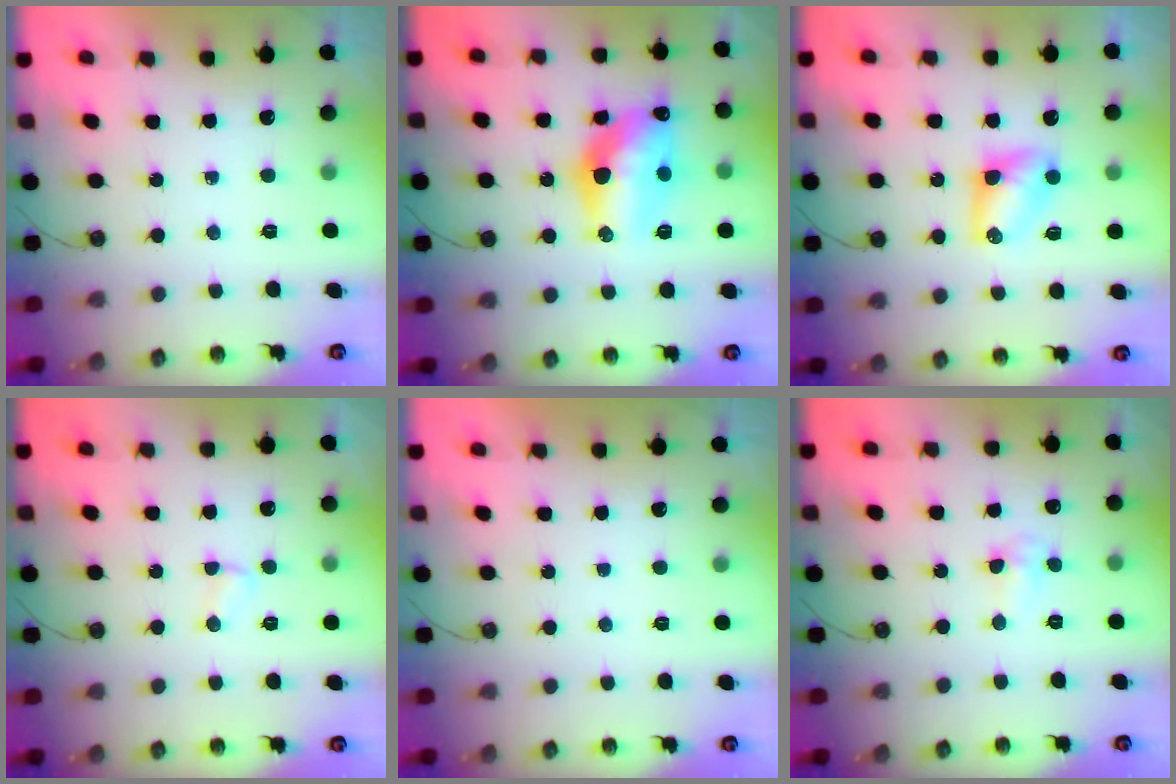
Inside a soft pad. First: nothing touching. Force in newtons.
{"total": 14.4, "press": 14.4, "slide": 1.3}
{"total": 6.0, "press": 6.0, "slide": 0.8}
{"total": 2.7, "press": 2.6, "slide": 0.4}
{"total": 0.0}
{"total": 3.7, "press": 3.7, "slide": 0.6}